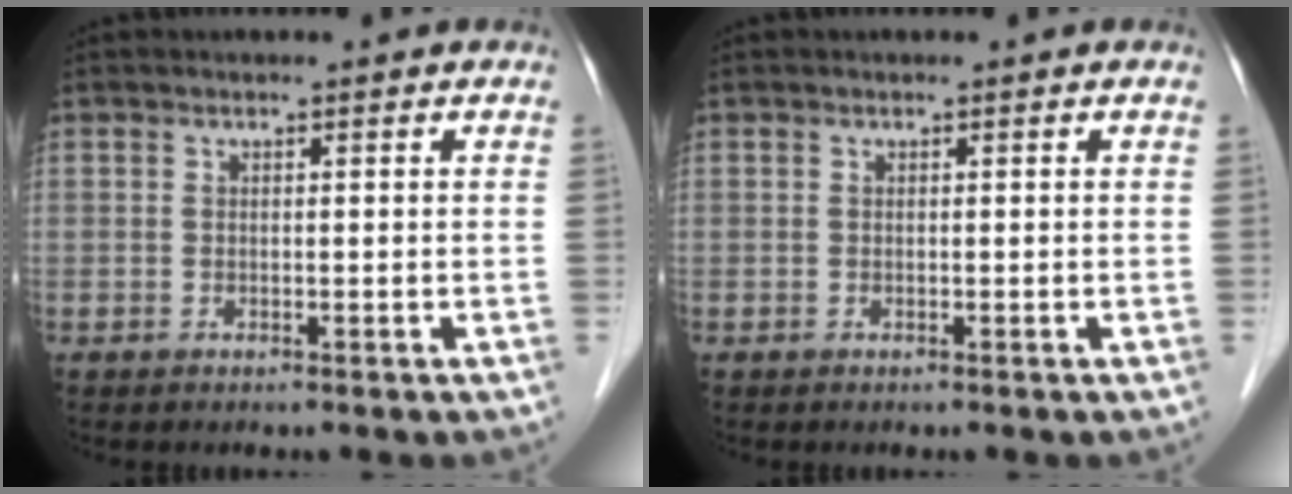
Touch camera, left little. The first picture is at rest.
{"total": 0.0}